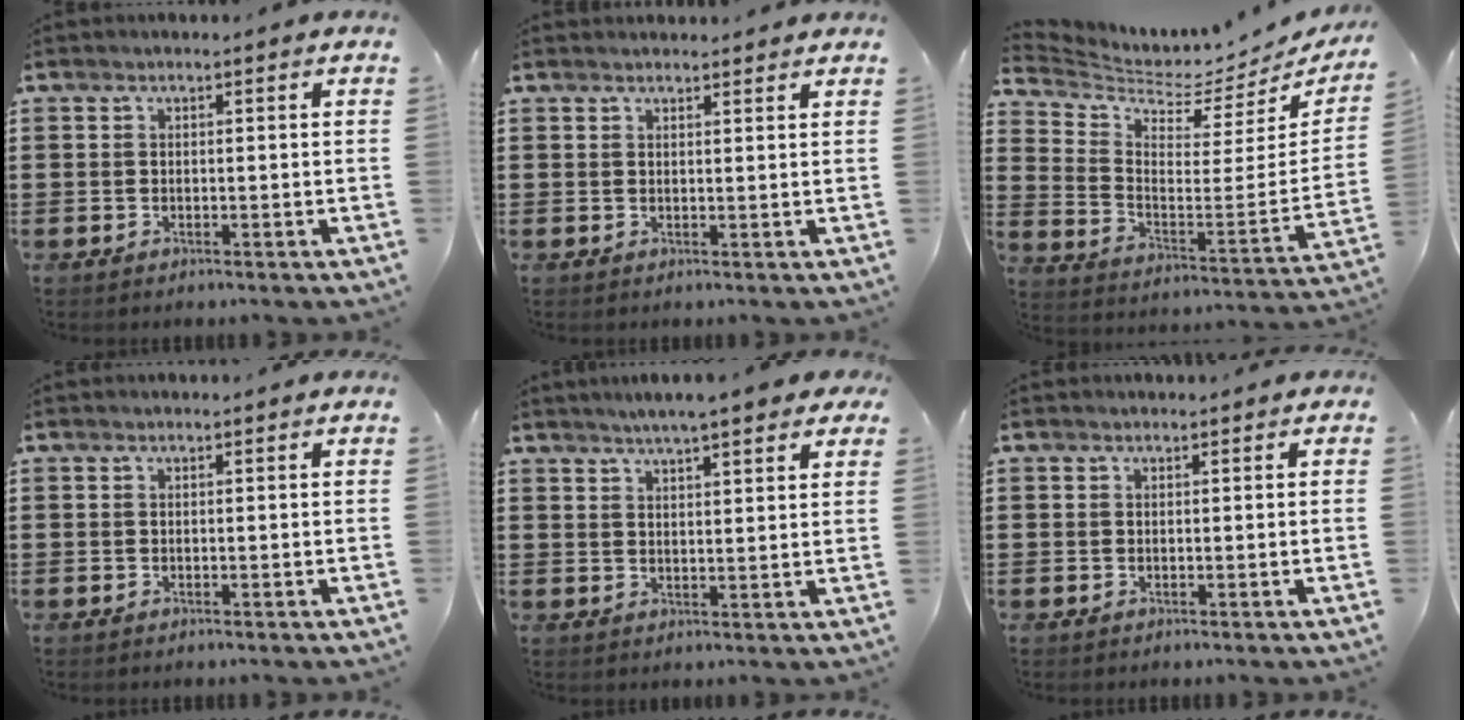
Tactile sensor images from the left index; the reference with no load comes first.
{"total": 1.3, "force": [1.3, 0.2, 0.1], "torque": [-0.003, 0.003, 0.026]}
{"total": 3.3, "force": [3.2, 0.5, 0.7], "torque": [-0.040, -0.048, 0.047]}
{"total": 0.0}
{"total": 4.1, "force": [3.5, 0.3, 2.1], "torque": [-0.051, -0.001, 0.061]}
{"total": 0.9, "force": [0.2, 0.9, 0.1], "torque": [-0.004, 0.005, 0.002]}